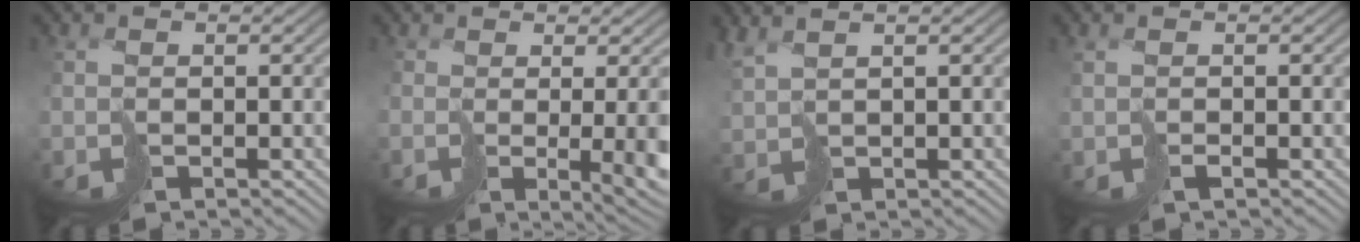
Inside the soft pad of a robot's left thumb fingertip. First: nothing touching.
{"total": 7.5, "force": [-0.9, 1.8, 7.2], "torque": [-0.079, -0.028, 0.022]}
{"total": 2.8, "force": [2.1, 0.0, 1.8], "torque": [-0.061, -0.002, 0.047]}
{"total": 0.6, "force": [0.1, 0.0, 0.6], "torque": [-0.016, -0.001, 0.004]}